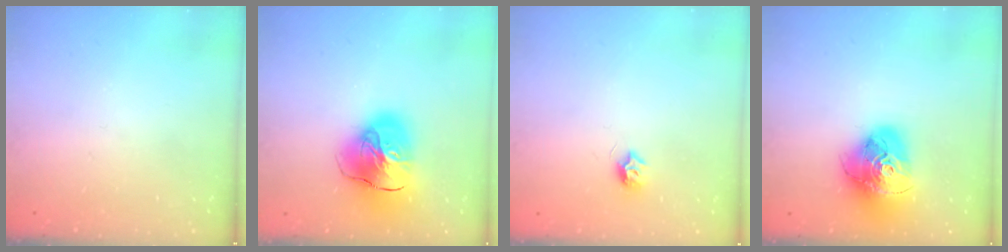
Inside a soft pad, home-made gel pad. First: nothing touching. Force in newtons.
{"total": 17.4, "press": 17.2, "slide": 2.3}
{"total": 6.6, "press": 6.5, "slide": 0.6}
{"total": 18.4, "press": 18.3, "slide": 2.1}